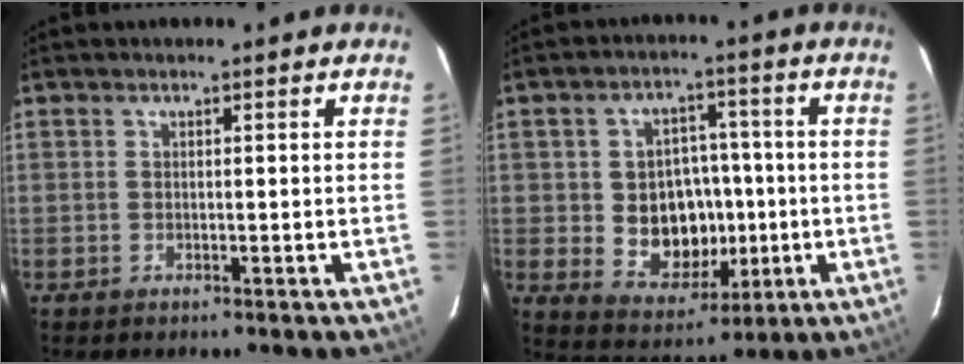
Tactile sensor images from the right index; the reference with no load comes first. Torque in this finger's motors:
{"motor_torque": [0.41, -0.03, 0.35, 0.08]}